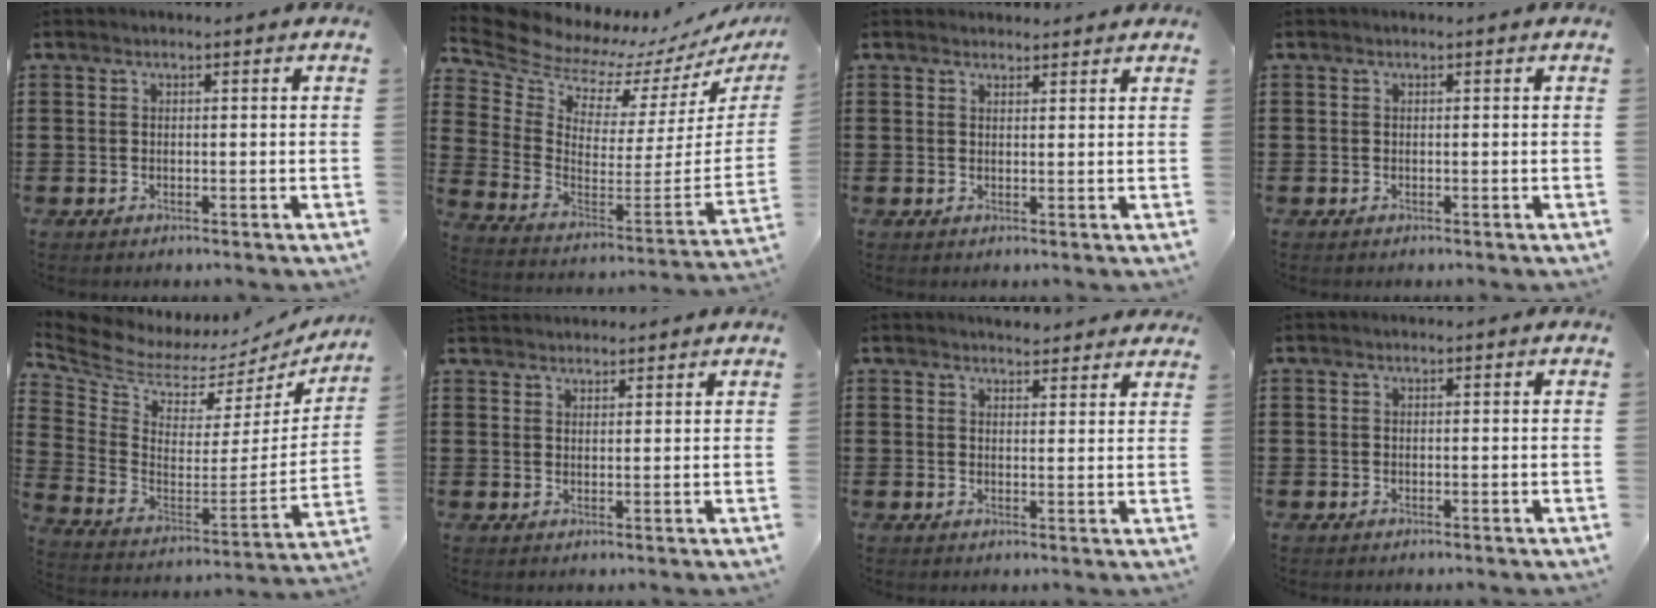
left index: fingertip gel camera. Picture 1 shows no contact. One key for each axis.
{"total": 7.6, "fx": 7.2, "fy": 2.2, "fz": 1.3, "tx": -0.075, "ty": -0.074, "tz": 0.125}
{"total": 1.8, "fx": 1.7, "fy": 0.4, "fz": 0.0, "tx": -0.004, "ty": 0.002, "tz": 0.034}
{"total": 0.0}
{"total": 4.6, "fx": 3.9, "fy": 2.2, "fz": 1.0, "tx": -0.055, "ty": -0.052, "tz": 0.062}
{"total": 2.2, "fx": 2.1, "fy": 0.4, "fz": -0.1, "tx": -0.005, "ty": 0.000, "tz": 0.043}
{"total": 3.0, "fx": 3.0, "fy": 0.5, "fz": 0.3, "tx": -0.005, "ty": -0.009, "tz": 0.055}
{"total": 0.0}